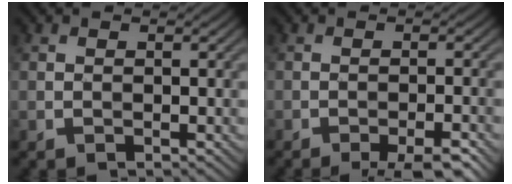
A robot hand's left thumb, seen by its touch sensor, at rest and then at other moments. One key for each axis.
{"total": 3.5, "fx": -2.7, "fy": -0.1, "fz": 2.3, "tx": -0.035, "ty": 0.010, "tz": -0.047}